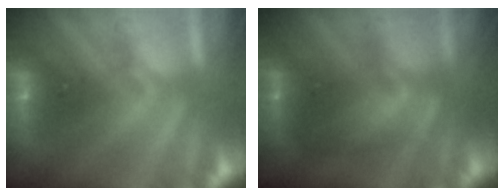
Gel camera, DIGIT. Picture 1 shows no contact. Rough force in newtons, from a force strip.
{"total": 2.1}